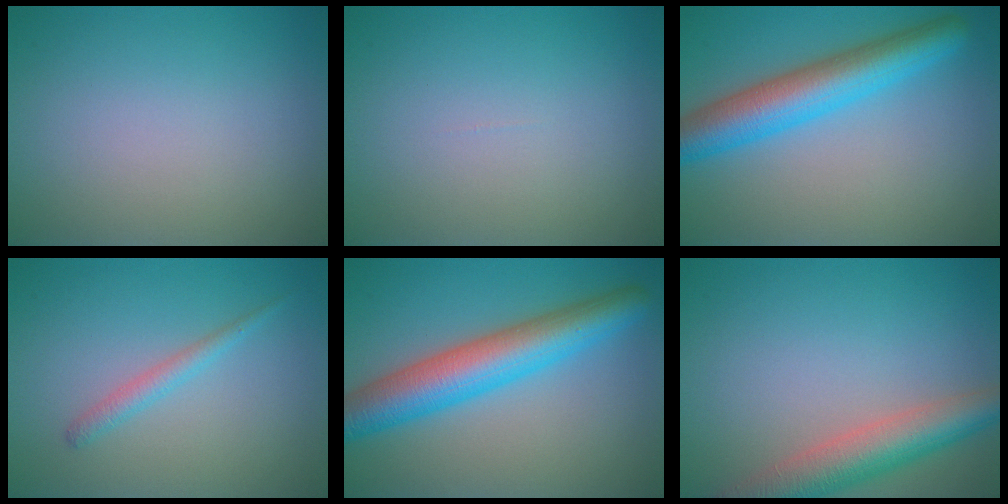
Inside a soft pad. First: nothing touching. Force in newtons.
{"total": 0.0}
{"total": 6.7, "press": 6.7, "slide": 0.2}
{"total": 1.5, "press": 1.5, "slide": 0.1}
{"total": 7.4, "press": 7.4, "slide": 0.1}
{"total": 5.9, "press": 5.8, "slide": 0.2}